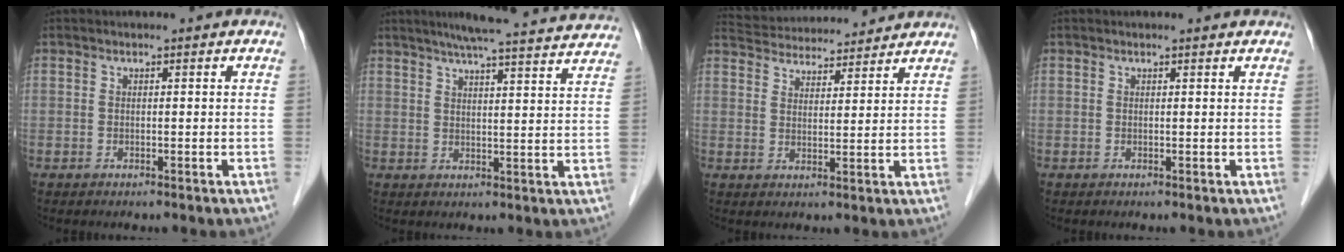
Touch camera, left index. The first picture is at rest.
{"total": 19.7, "force": [18.1, 0.8, 7.8], "torque": [-0.111, 0.004, 0.222]}
{"total": 14.1, "force": [13.4, 2.6, 3.5], "torque": [-0.061, 0.041, 0.202]}
{"total": 1.0, "force": [0.9, 0.1, 0.2], "torque": [-0.013, 0.004, 0.010]}